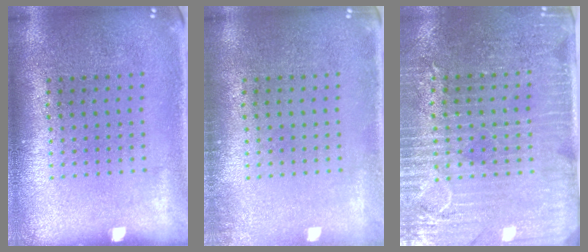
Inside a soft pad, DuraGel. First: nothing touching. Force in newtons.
{"total": 0.7, "press": 0.6, "slide": 0.2}
{"total": 3.5, "press": 3.2, "slide": 1.4}